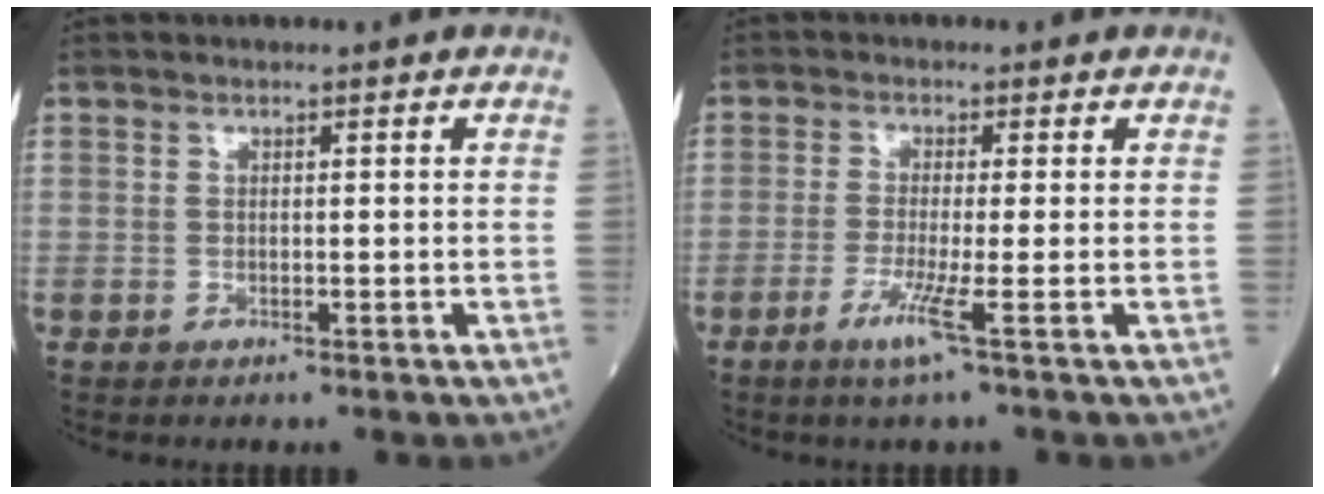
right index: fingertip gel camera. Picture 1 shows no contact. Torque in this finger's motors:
{"motor_torque": [-0.39, -0.06, -0.09, -0.02]}